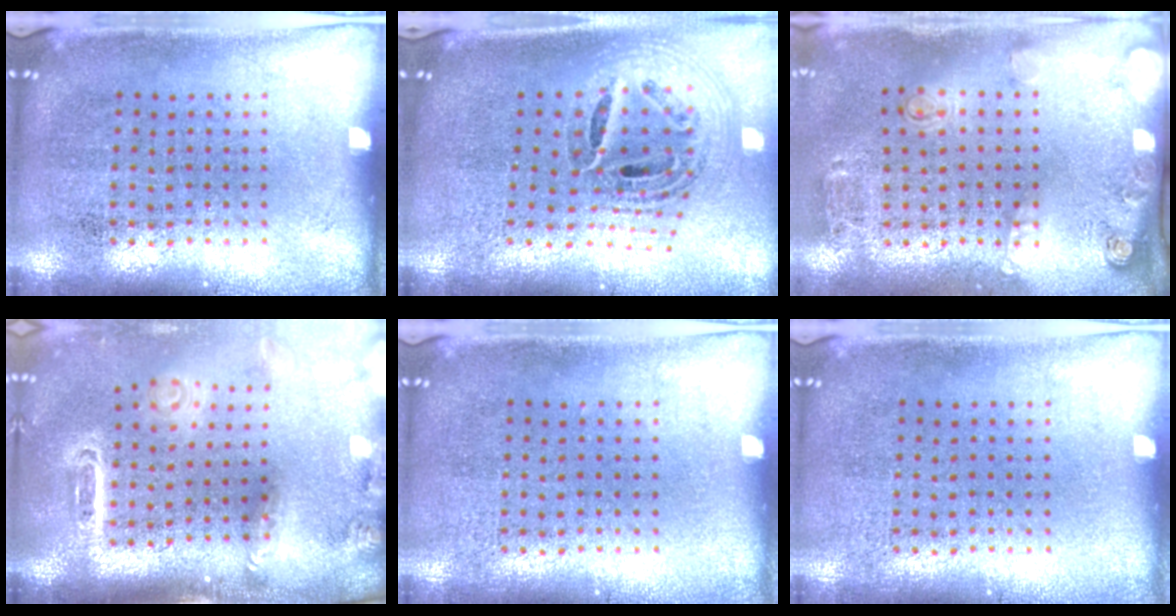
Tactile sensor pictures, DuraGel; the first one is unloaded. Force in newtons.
{"total": 1.8, "press": 1.5, "slide": 1.1}
{"total": 2.1, "press": 1.3, "slide": 1.6}
{"total": 2.9, "press": 2.1, "slide": 2.0}
{"total": 0.0}
{"total": 0.0}